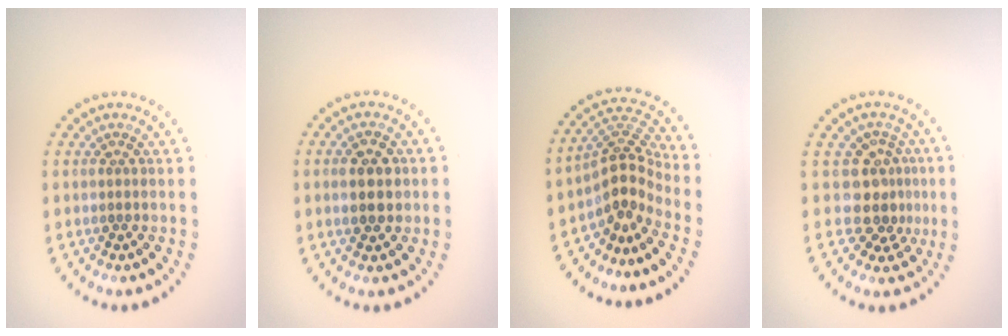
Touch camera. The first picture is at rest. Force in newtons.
{"total": 3.0, "press": 3.0, "slide": 0.2}
{"total": 3.9, "press": 2.8, "slide": 2.8}
{"total": 3.3, "press": 2.5, "slide": 2.1}